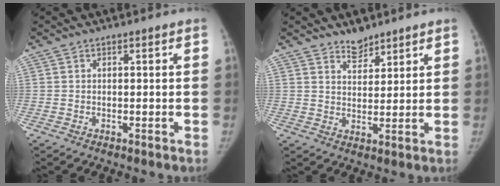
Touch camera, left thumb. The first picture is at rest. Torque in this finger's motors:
{"motor_torque": [0.32, -0.18, 0.66, -0.74, 0.00]}